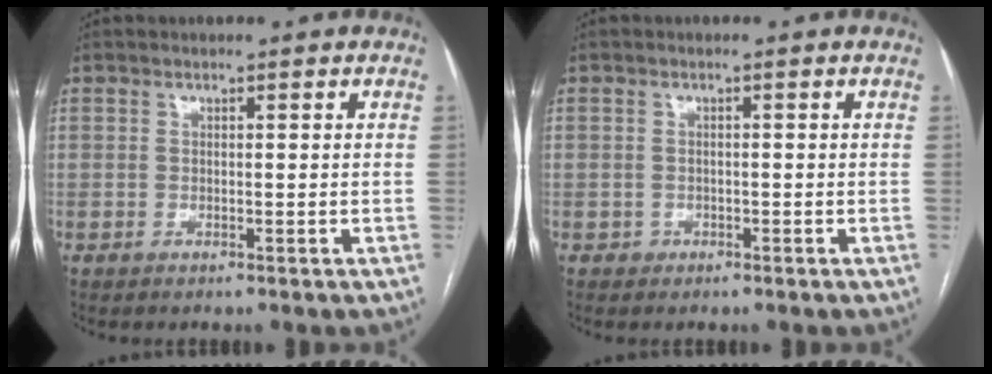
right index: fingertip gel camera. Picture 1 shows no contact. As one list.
[{"total": 1.2, "force": [-0.6, 1.0, 0.0], "torque": [0.002, 0.006, -0.011]}]